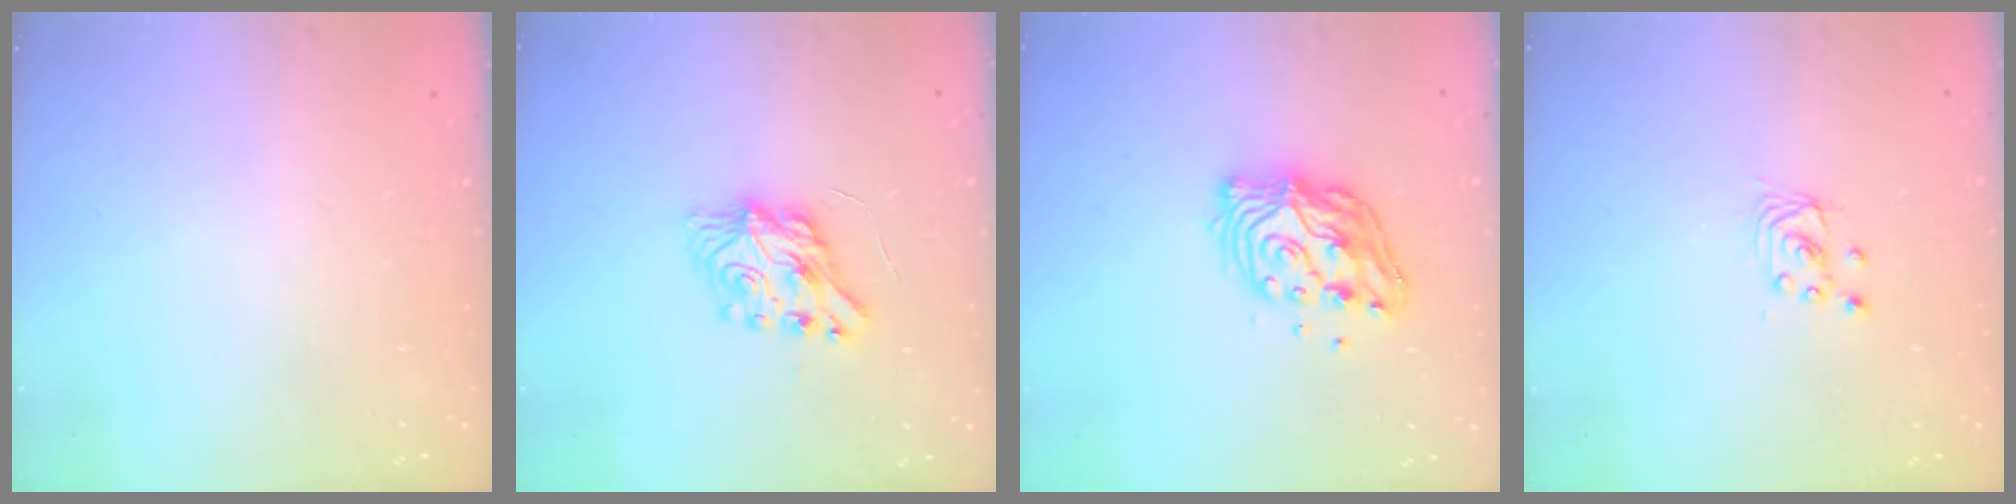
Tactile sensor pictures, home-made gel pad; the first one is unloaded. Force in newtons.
{"total": 8.3, "press": 8.2, "slide": 0.4}
{"total": 13.8, "press": 13.7, "slide": 1.6}
{"total": 2.8, "press": 2.8, "slide": 0.2}